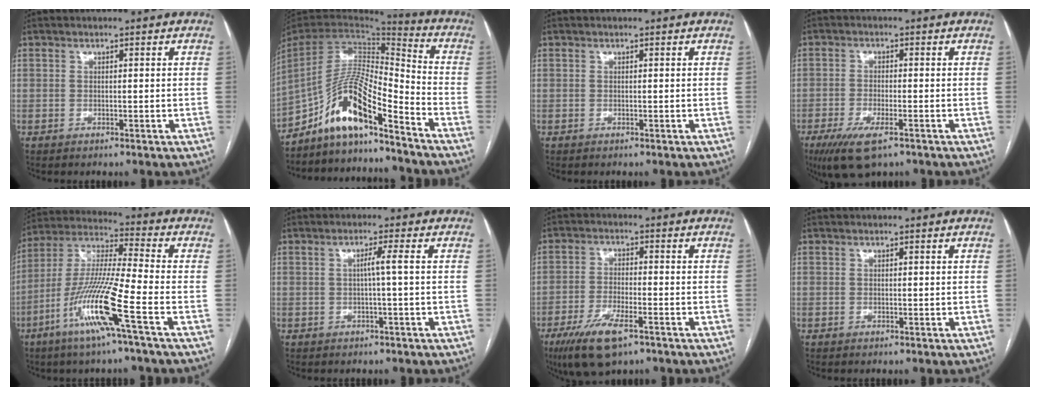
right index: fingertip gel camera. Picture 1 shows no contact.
{"total": 13.1, "force": [-10.3, 1.4, 8.0], "torque": [-0.152, 0.021, -0.185]}
{"total": 0.0}
{"total": 7.3, "force": [-4.3, 2.2, 5.5], "torque": [-0.104, -0.016, -0.068]}
{"total": 14.4, "force": [-6.4, -0.7, 12.9], "torque": [-0.266, -0.014, -0.128]}
{"total": 2.0, "force": [-0.1, -0.8, 1.8], "torque": [-0.031, 0.002, -0.001]}
{"total": 9.0, "force": [-5.3, 2.5, 6.8], "torque": [-0.135, -0.017, -0.088]}
{"total": 0.0}